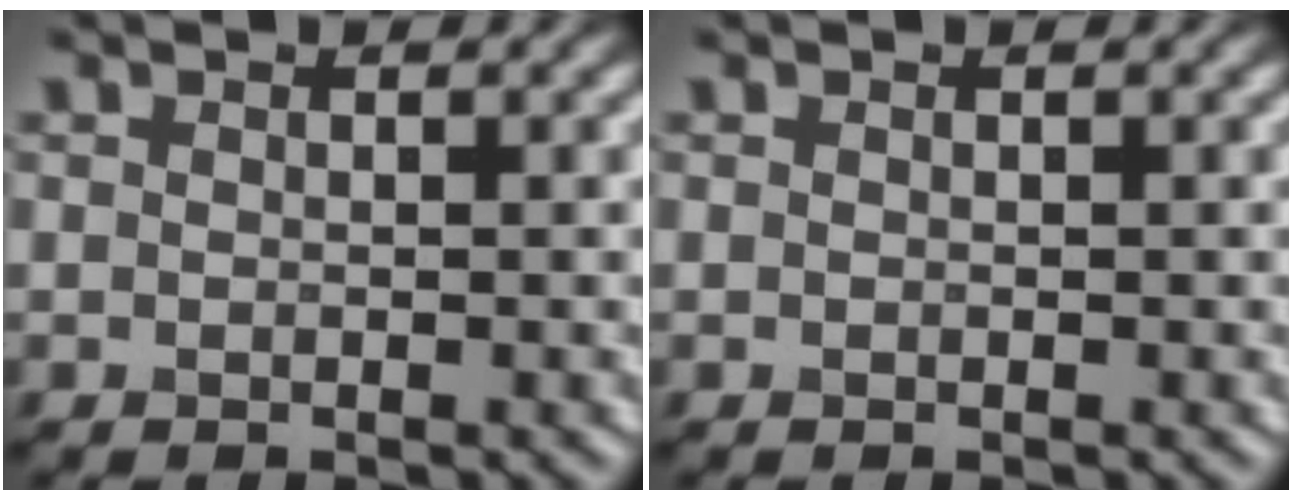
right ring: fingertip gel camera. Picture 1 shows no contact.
{"total": 0.0}